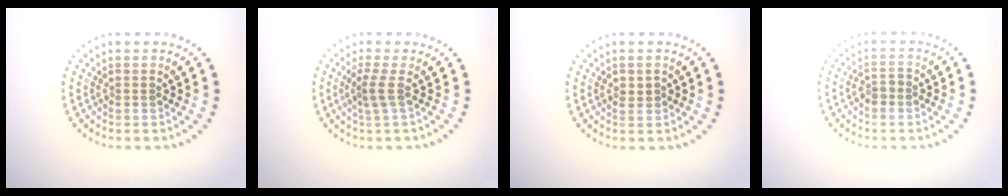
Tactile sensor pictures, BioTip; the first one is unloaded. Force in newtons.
{"total": 1.8, "press": 1.2, "slide": 1.3}
{"total": 1.0, "press": 1.0, "slide": 0.2}
{"total": 1.4, "press": 1.3, "slide": 0.5}